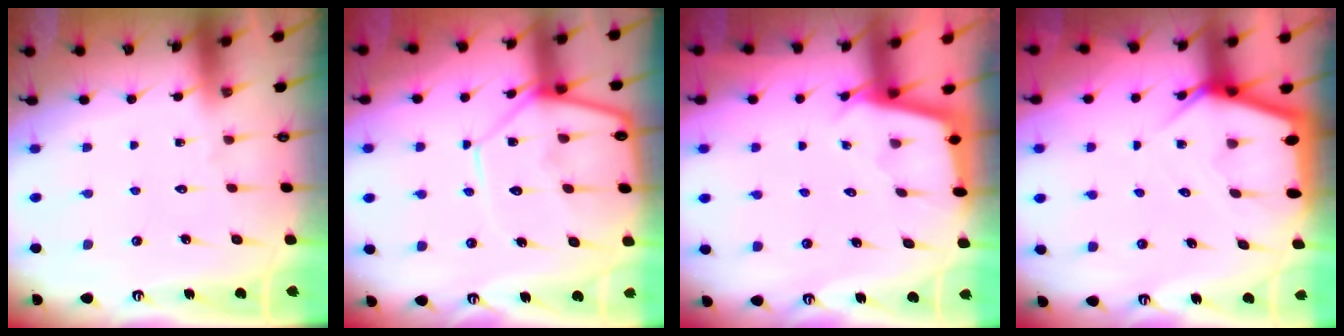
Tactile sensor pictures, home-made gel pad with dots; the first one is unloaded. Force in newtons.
{"total": 11.8, "press": 11.8, "slide": 1.0}
{"total": 2.4, "press": 2.4, "slide": 0.1}
{"total": 6.6, "press": 6.6, "slide": 0.6}